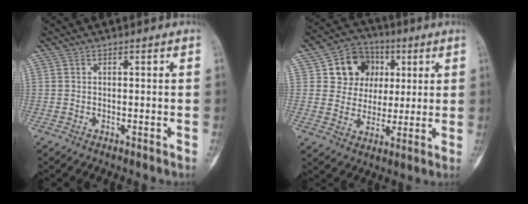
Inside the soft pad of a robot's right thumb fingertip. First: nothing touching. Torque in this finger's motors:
{"motor_torque": [0.12, 0.37, 0.03, 0.03, 0.12]}